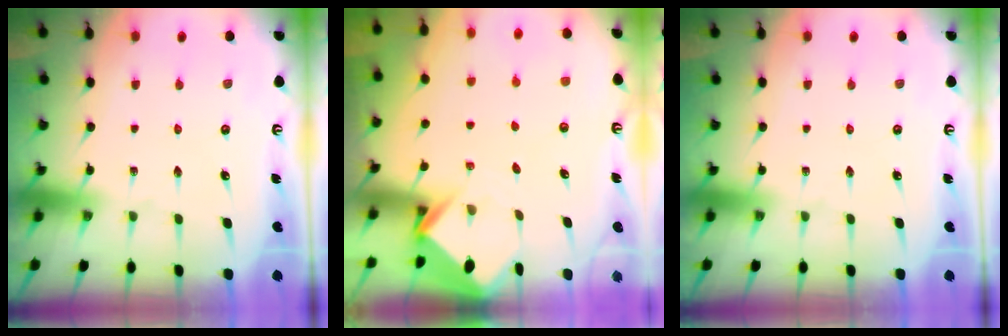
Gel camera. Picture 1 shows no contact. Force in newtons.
{"total": 4.0, "press": 4.0, "slide": 0.2}
{"total": 0.0}